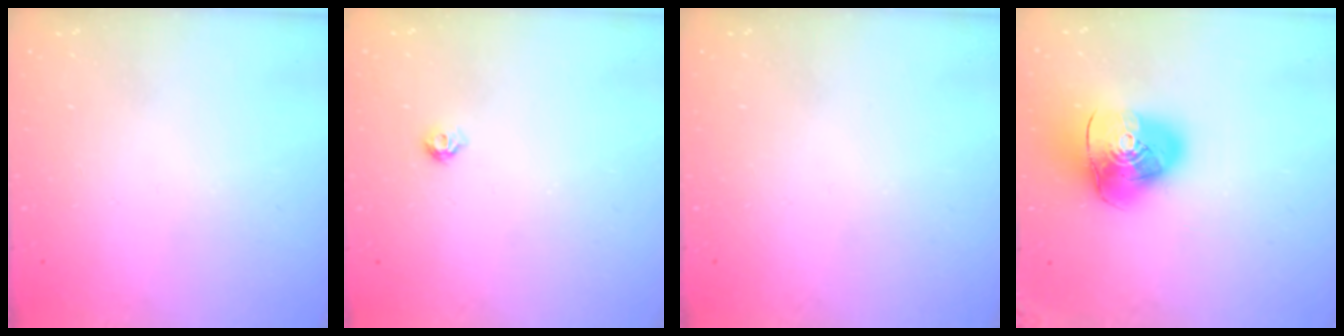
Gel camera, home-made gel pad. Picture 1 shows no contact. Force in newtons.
{"total": 3.9, "press": 3.9, "slide": 0.5}
{"total": 0.0}
{"total": 14.3, "press": 14.2, "slide": 1.9}